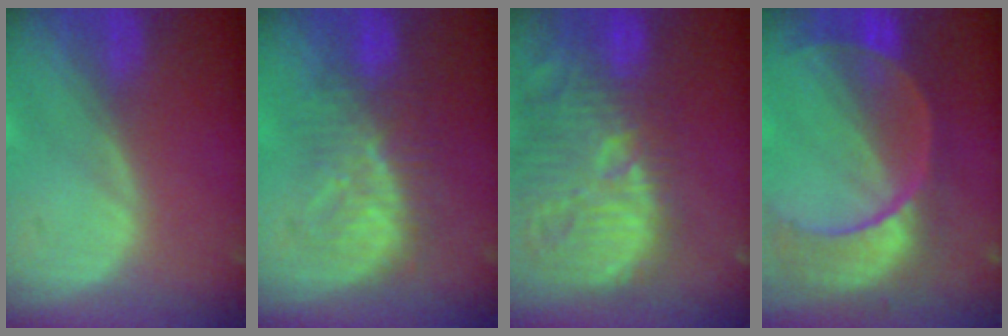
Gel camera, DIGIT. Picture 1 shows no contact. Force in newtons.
{"total": 7.9, "press": 7.8, "slide": 1.6}
{"total": 15.2, "press": 13.3, "slide": 7.4}
{"total": 10.9, "press": 9.3, "slide": 5.7}